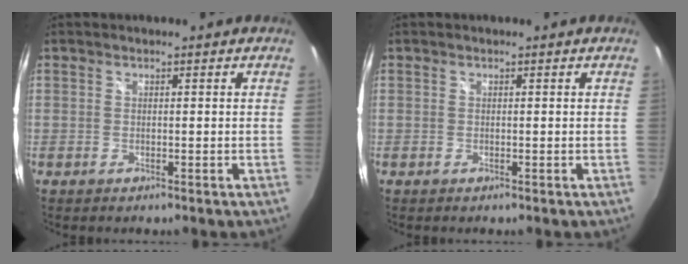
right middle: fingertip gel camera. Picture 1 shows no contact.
{"total": 0.0}